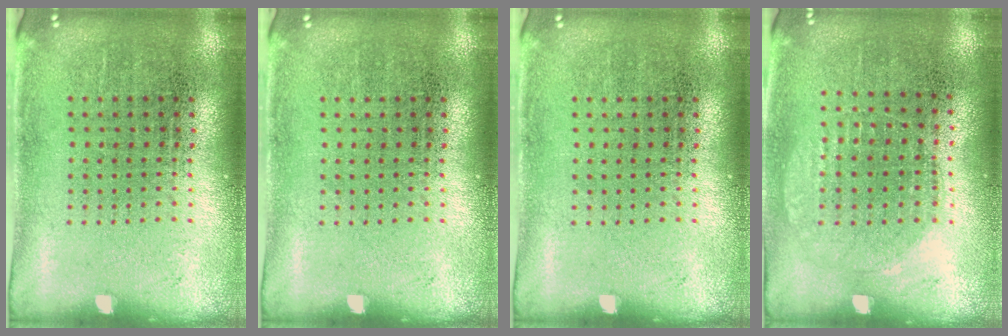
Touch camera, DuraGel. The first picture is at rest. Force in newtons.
{"total": 0.0}
{"total": 0.0}
{"total": 1.0, "press": 0.9, "slide": 0.3}